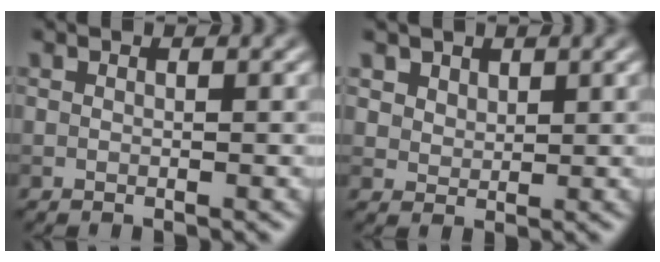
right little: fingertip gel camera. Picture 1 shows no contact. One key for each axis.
{"total": 3.1, "fx": 2.0, "fy": 2.0, "fz": 1.1, "tx": -0.038, "ty": -0.005, "tz": 0.047}